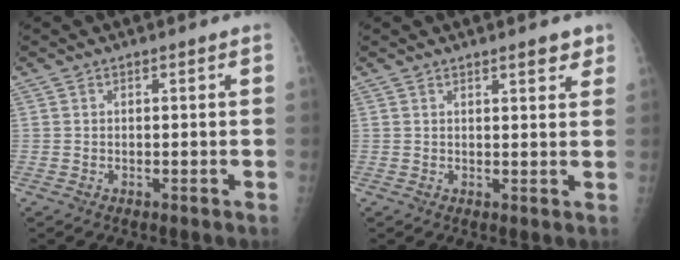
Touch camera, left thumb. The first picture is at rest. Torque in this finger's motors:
{"motor_torque": [-0.15, -0.12, 0.19, -0.02, 0.00]}